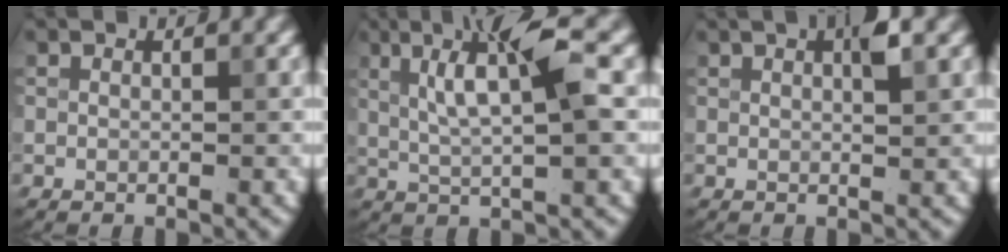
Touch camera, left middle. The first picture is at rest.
{"total": 5.9, "force": [0.7, 0.3, 5.9], "torque": [-0.122, 0.005, 0.032]}
{"total": 1.1, "force": [0.0, -0.2, 1.1], "torque": [-0.030, 0.001, 0.018]}